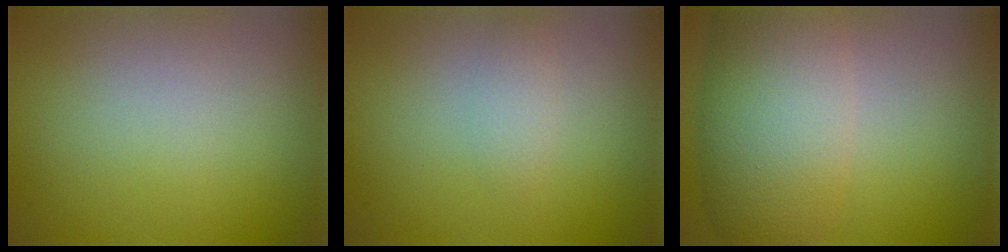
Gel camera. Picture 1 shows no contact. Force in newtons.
{"total": 1.1, "press": 1.1, "slide": 0.0}
{"total": 7.6, "press": 7.6, "slide": 0.2}